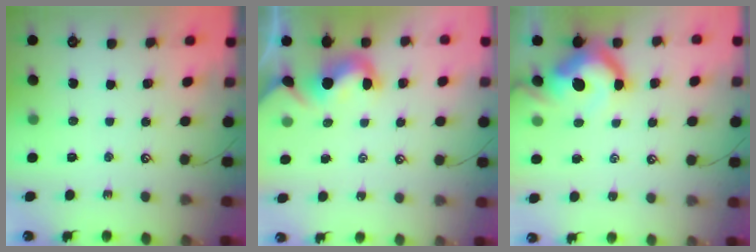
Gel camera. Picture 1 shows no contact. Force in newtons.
{"total": 3.0, "press": 2.9, "slide": 0.5}
{"total": 10.8, "press": 10.6, "slide": 1.7}